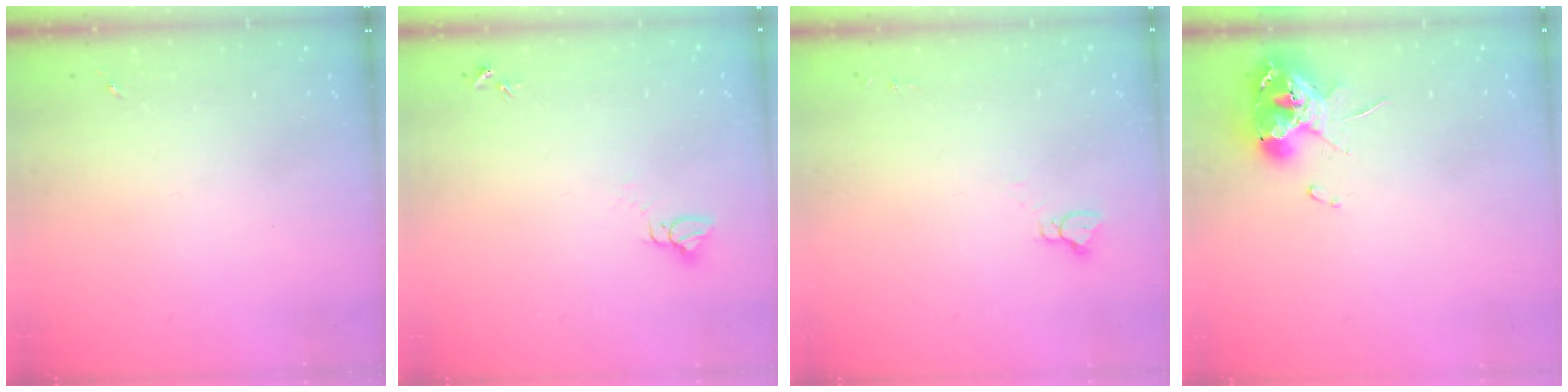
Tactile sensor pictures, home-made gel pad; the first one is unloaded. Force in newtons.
{"total": 2.8, "press": 2.8, "slide": 0.1}
{"total": 2.9, "press": 2.9, "slide": 0.2}
{"total": 11.1, "press": 11.0, "slide": 1.2}